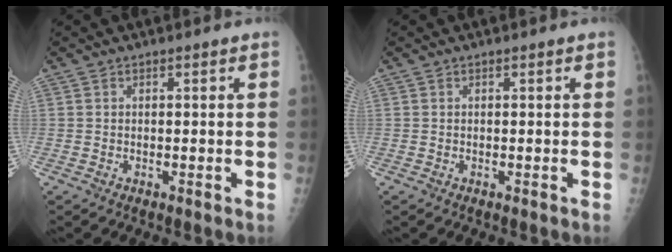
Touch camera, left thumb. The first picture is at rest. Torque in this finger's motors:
{"motor_torque": [0.00, 0.01, 0.00, -0.01, 0.00]}